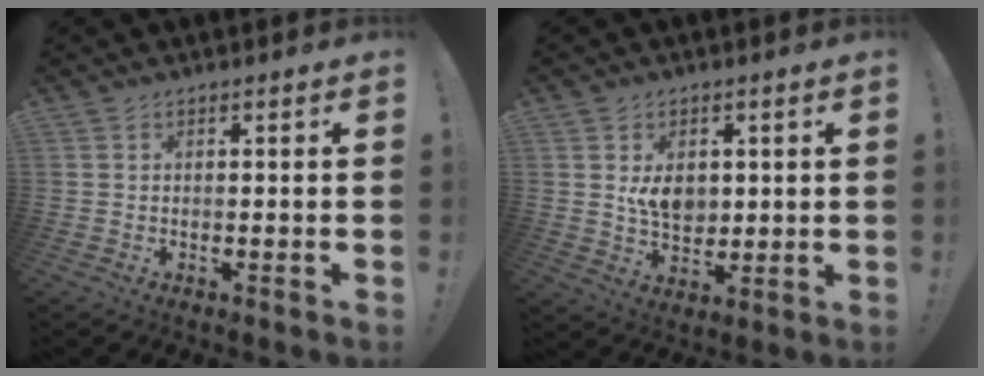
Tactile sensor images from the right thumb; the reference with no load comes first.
{"total": 7.6, "force": [1.5, 5.6, 5.0], "torque": [-0.071, -0.006, 0.028]}